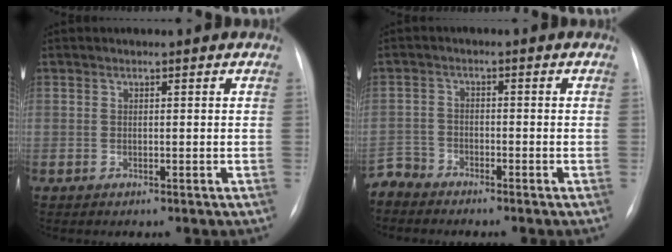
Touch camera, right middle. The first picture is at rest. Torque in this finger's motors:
{"motor_torque": [0.02, 0.03, 0.00, 0.00]}